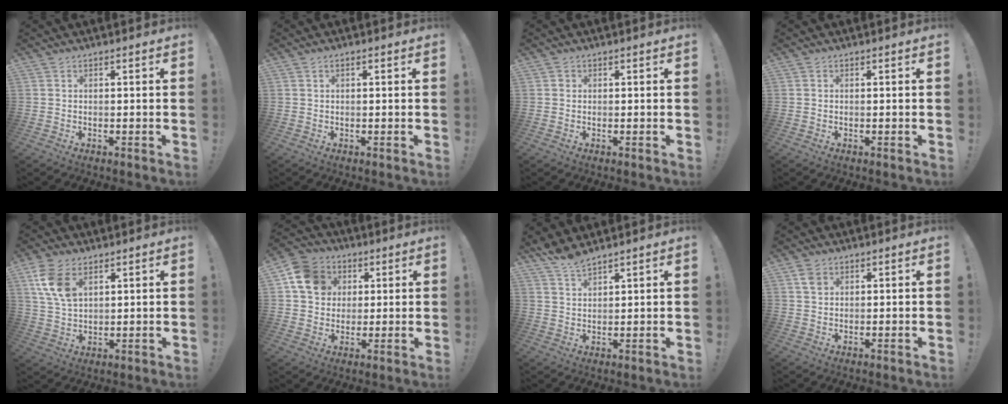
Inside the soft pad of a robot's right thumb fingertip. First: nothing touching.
{"total": 0.5, "force": [0.0, 0.3, 0.4], "torque": [-0.010, 0.002, 0.000]}
{"total": 0.8, "force": [0.2, 0.8, 0.0], "torque": [0.006, 0.001, 0.001]}
{"total": 0.0}
{"total": 10.3, "force": [4.9, 6.2, 6.6], "torque": [-0.131, -0.011, 0.094]}
{"total": 12.7, "force": [4.1, 10.8, 5.3], "torque": [-0.067, -0.007, 0.083]}
{"total": 5.0, "force": [4.6, 0.7, 1.8], "torque": [-0.039, -0.029, 0.085]}
{"total": 2.8, "force": [1.5, 2.0, 1.3], "torque": [-0.004, -0.007, 0.024]}